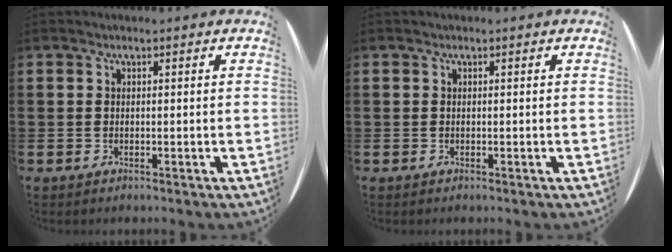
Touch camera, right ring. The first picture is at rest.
{"total": 0.0}